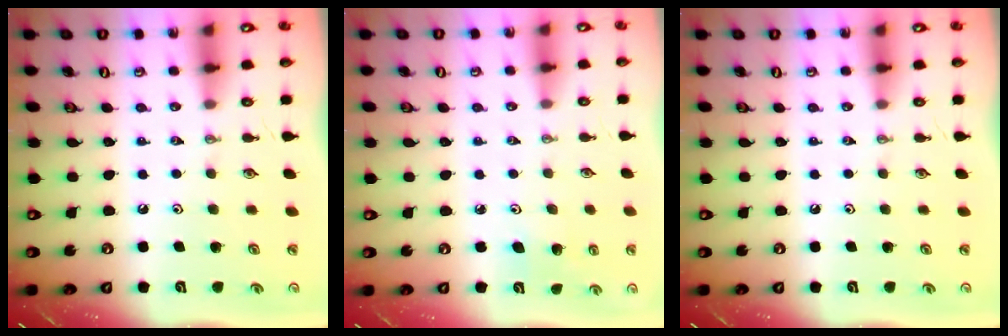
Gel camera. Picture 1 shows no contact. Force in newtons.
{"total": 4.4, "press": 4.0, "slide": 1.8}
{"total": 0.0}